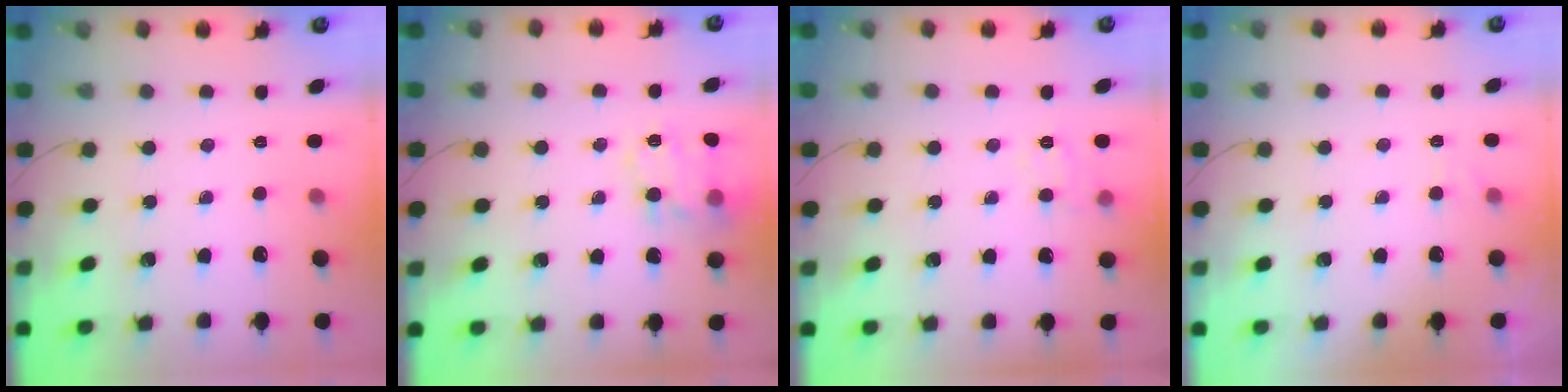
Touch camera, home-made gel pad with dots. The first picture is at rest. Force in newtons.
{"total": 15.6, "press": 15.6, "slide": 1.1}
{"total": 7.9, "press": 7.7, "slide": 1.4}
{"total": 2.2, "press": 1.8, "slide": 1.3}